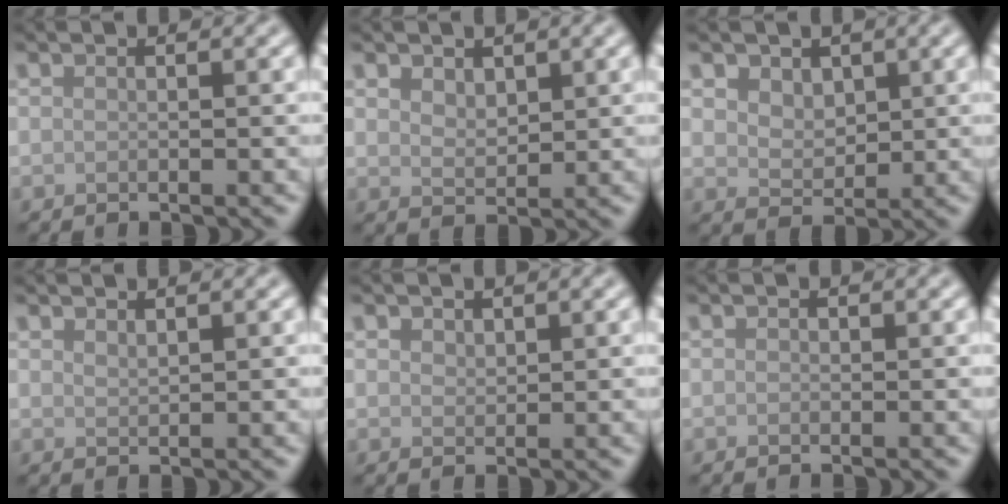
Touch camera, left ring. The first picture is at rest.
{"total": 2.0, "force": [1.2, 1.2, 1.0], "torque": [-0.020, -0.003, 0.024]}
{"total": 3.0, "force": [1.7, 2.1, 1.4], "torque": [-0.033, -0.009, 0.031]}
{"total": 0.9, "force": [0.9, 0.1, 0.2], "torque": [-0.001, 0.001, 0.017]}
{"total": 1.0, "force": [0.7, 0.6, 0.2], "torque": [-0.006, -0.002, 0.015]}
{"total": 0.0}